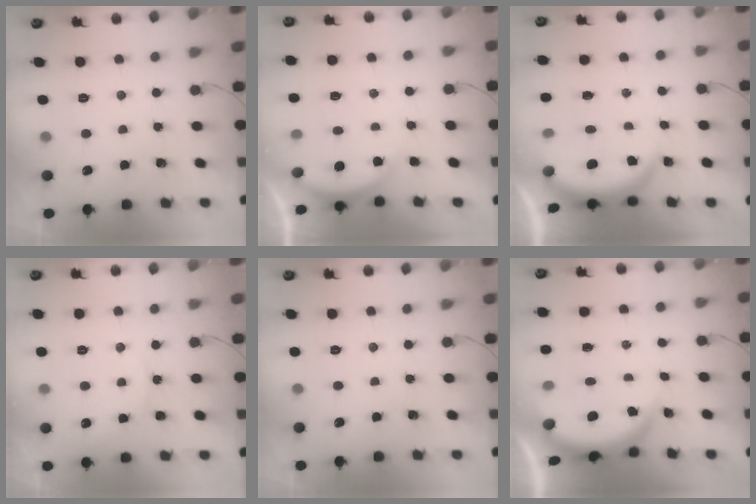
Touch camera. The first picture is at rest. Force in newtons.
{"total": 3.0, "press": 2.9, "slide": 0.6}
{"total": 3.9, "press": 3.9, "slide": 0.2}
{"total": 5.8, "press": 5.7, "slide": 0.6}
{"total": 0.0}
{"total": 3.9, "press": 3.9, "slide": 0.2}